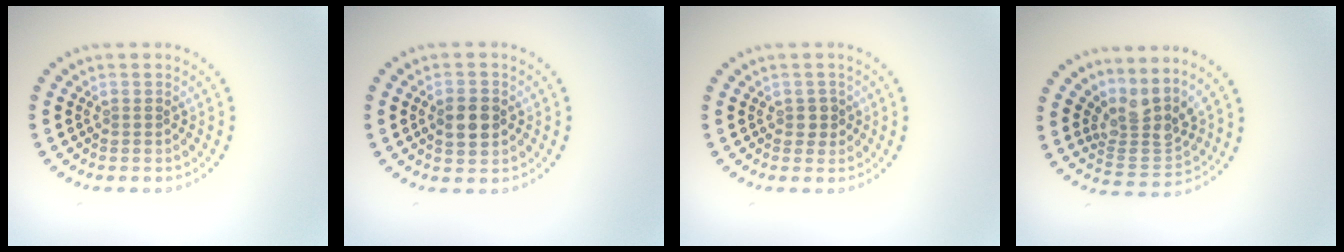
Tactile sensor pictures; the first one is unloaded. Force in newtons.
{"total": 2.9, "press": 2.9, "slide": 0.1}
{"total": 1.1, "press": 1.1, "slide": 0.4}
{"total": 3.6, "press": 2.4, "slide": 2.6}